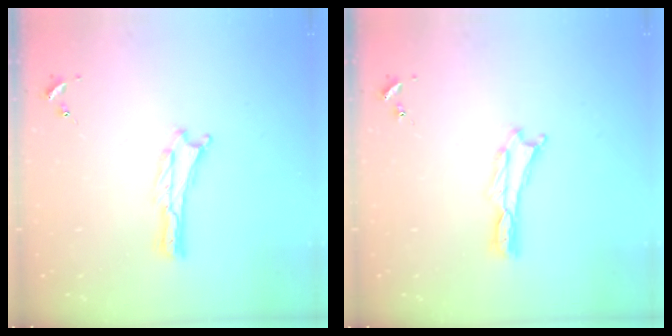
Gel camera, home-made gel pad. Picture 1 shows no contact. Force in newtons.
{"total": 0.0}